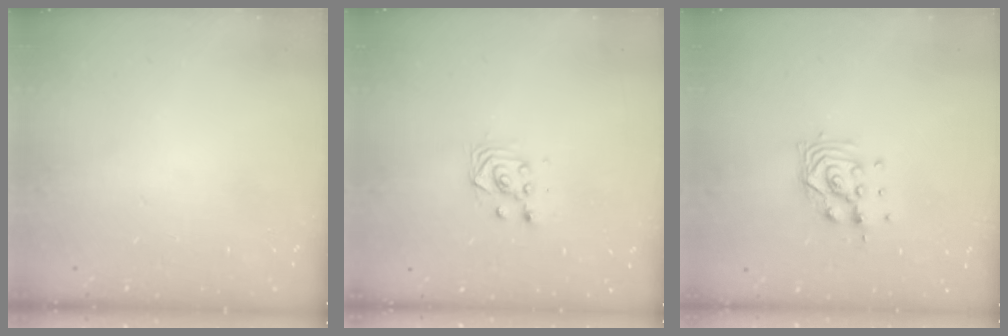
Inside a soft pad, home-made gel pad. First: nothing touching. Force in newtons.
{"total": 3.7, "press": 3.4, "slide": 1.4}
{"total": 8.5, "press": 8.5, "slide": 0.8}